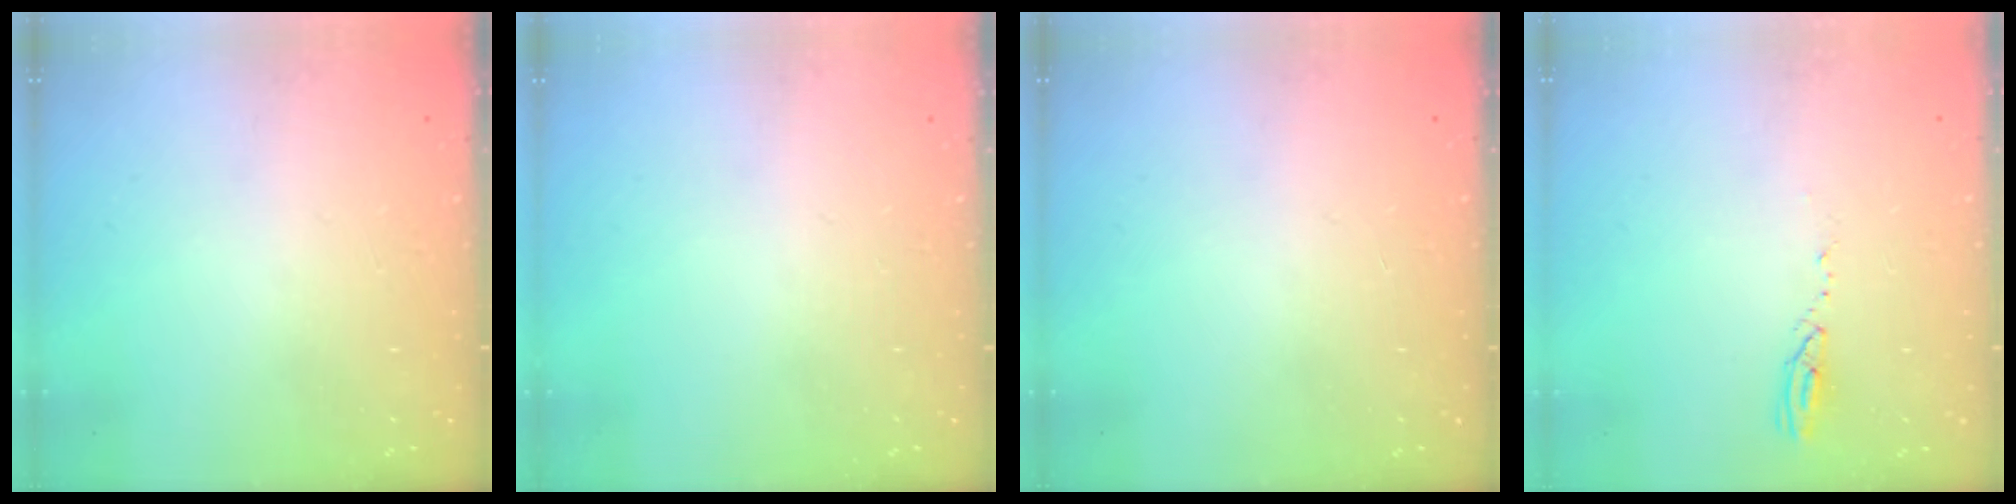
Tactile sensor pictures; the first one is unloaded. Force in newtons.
{"total": 0.0}
{"total": 0.0}
{"total": 3.7, "press": 3.7, "slide": 0.4}